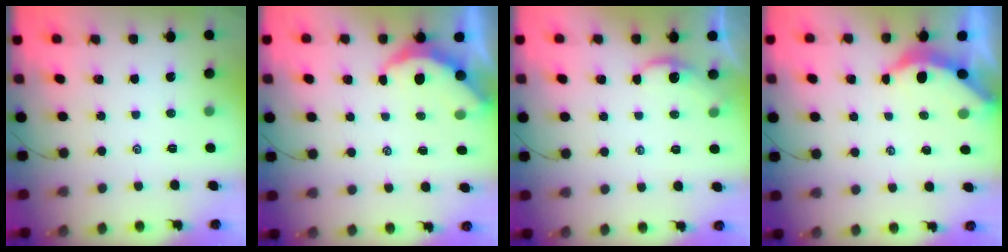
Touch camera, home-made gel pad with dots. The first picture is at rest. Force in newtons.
{"total": 4.4, "press": 4.4, "slide": 0.3}
{"total": 1.6, "press": 1.5, "slide": 0.2}
{"total": 3.8, "press": 3.8, "slide": 0.5}